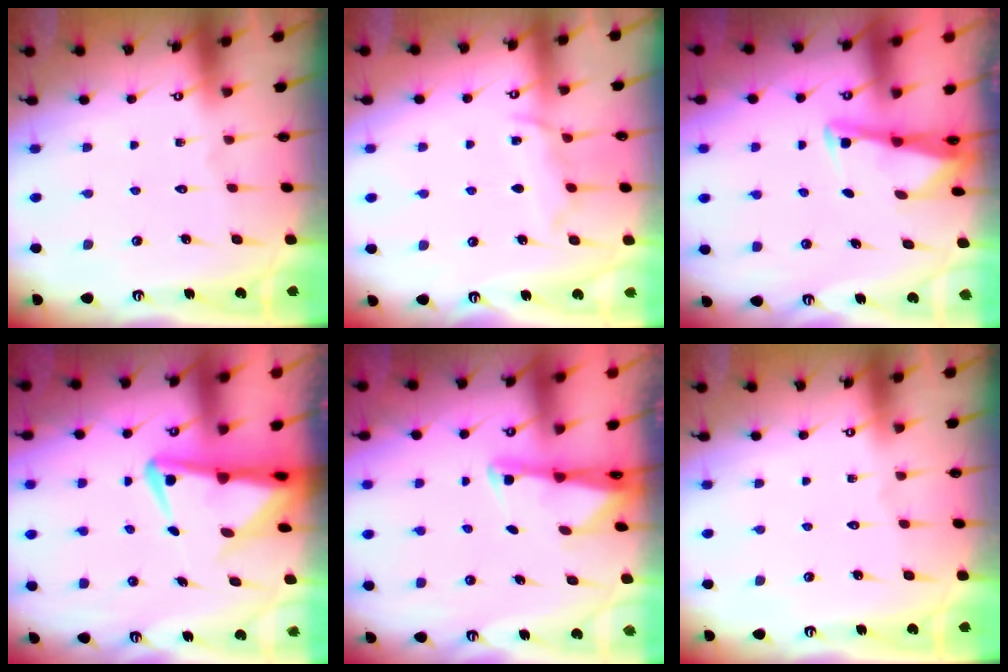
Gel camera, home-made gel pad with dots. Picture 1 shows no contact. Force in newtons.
{"total": 8.1, "press": 8.0, "slide": 0.9}
{"total": 2.7, "press": 2.7, "slide": 0.2}
{"total": 6.7, "press": 6.5, "slide": 1.6}
{"total": 2.0, "press": 2.0, "slide": 0.3}
{"total": 0.0}